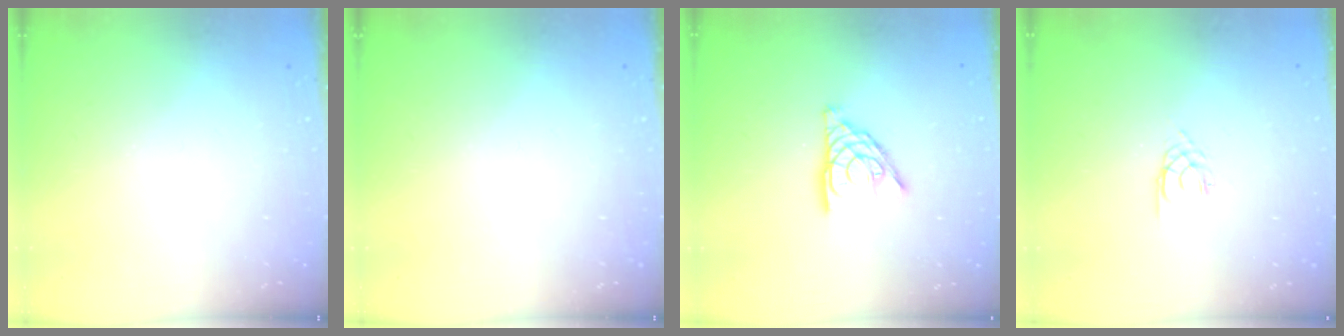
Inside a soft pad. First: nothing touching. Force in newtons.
{"total": 0.0}
{"total": 10.4, "press": 10.4, "slide": 1.2}
{"total": 1.6, "press": 1.6, "slide": 0.3}